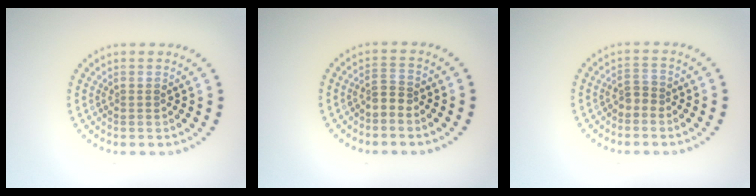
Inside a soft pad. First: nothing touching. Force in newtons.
{"total": 1.6, "press": 1.2, "slide": 1.1}
{"total": 1.3, "press": 1.0, "slide": 0.8}